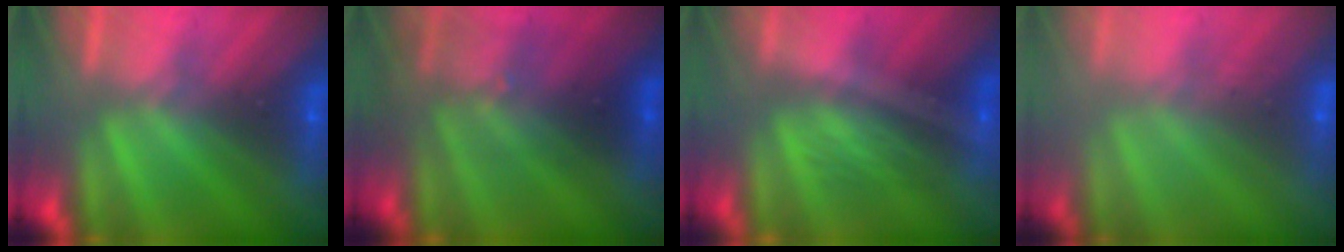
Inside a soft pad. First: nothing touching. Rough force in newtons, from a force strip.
{"total": 3.0}
{"total": 1.9}
{"total": 2.5}